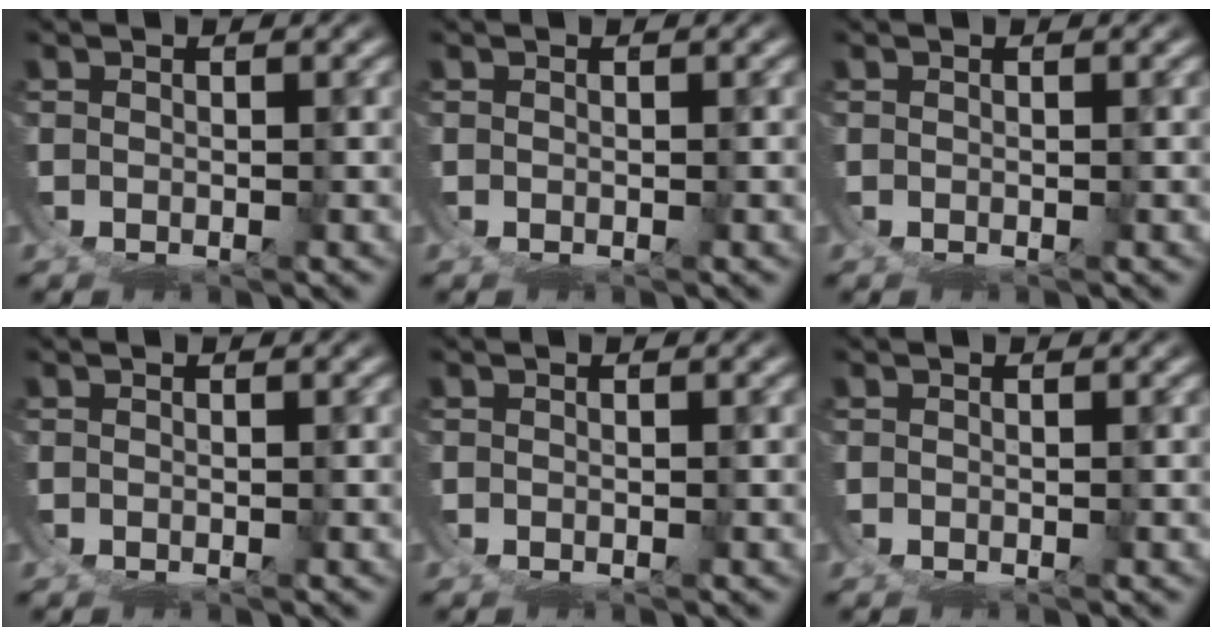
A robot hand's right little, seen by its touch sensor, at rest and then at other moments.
{"total": 0.0}
{"total": 0.0}
{"total": 0.0}
{"total": 0.0}
{"total": 0.0}